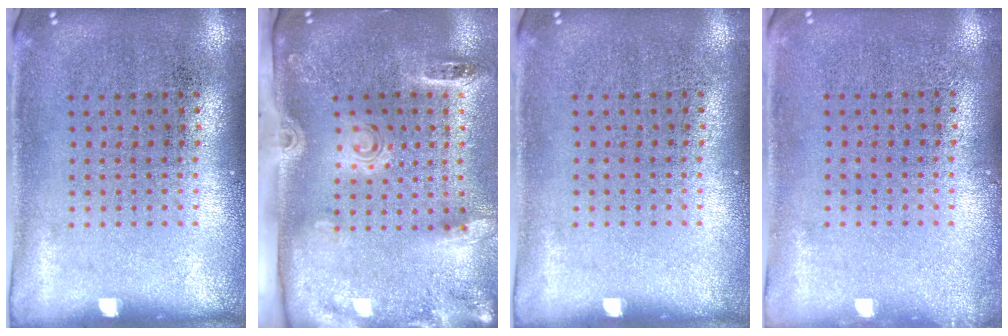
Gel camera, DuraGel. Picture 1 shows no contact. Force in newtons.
{"total": 2.8, "press": 1.9, "slide": 2.1}
{"total": 0.0}
{"total": 0.6, "press": 0.6, "slide": 0.2}